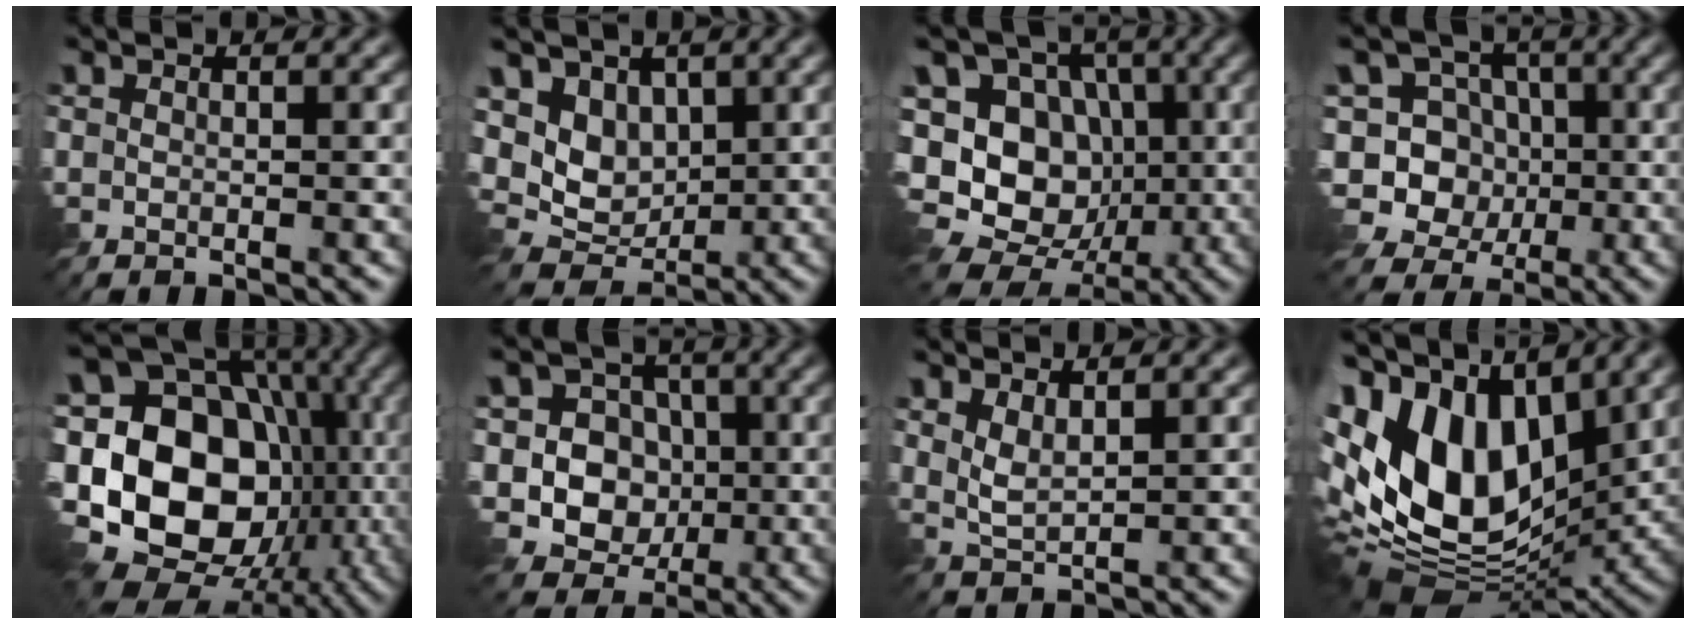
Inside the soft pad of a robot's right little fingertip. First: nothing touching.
{"total": 5.6, "force": [1.2, 4.4, 3.2], "torque": [-0.065, -0.009, 0.011]}
{"total": 14.6, "force": [-2.1, 12.7, 6.9], "torque": [-0.169, 0.037, -0.060]}
{"total": 9.8, "force": [-0.8, 9.1, 3.7], "torque": [-0.101, 0.054, -0.061]}
{"total": 21.4, "force": [-4.1, 15.8, 13.9], "torque": [-0.249, 0.031, -0.093]}
{"total": 9.2, "force": [-0.7, 8.5, 3.3], "torque": [-0.076, 0.030, -0.037]}
{"total": 2.0, "force": [1.0, 0.7, 1.6], "torque": [-0.037, -0.004, 0.023]}
{"total": 16.0, "force": [2.4, 10.0, 12.3], "torque": [-0.283, 0.014, 0.030]}